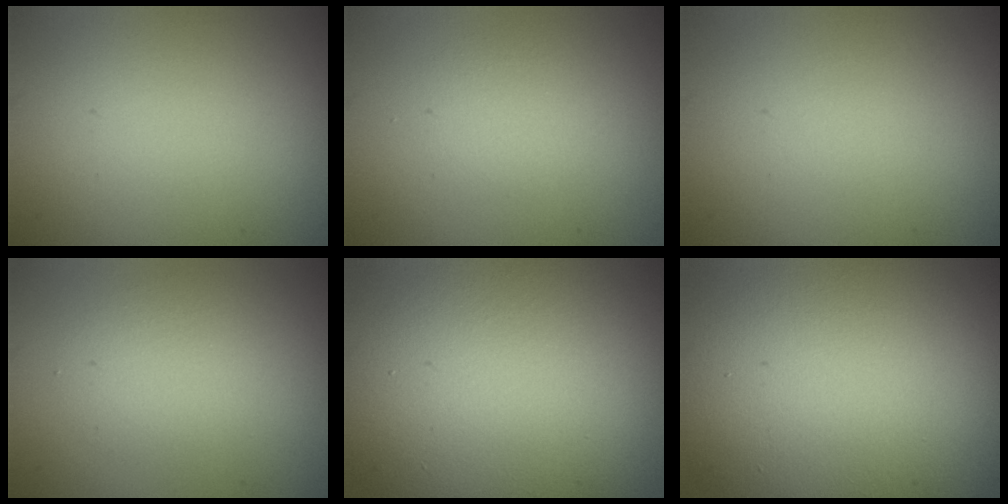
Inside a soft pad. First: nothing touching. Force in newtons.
{"total": 1.5, "press": 1.5, "slide": 0.0}
{"total": 0.0}
{"total": 2.4, "press": 2.4, "slide": 0.3}
{"total": 16.6, "press": 16.6, "slide": 0.5}
{"total": 17.8, "press": 17.7, "slide": 1.7}